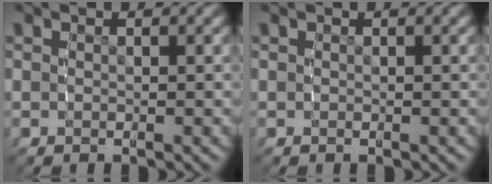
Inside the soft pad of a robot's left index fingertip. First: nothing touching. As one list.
[{"total": 0.0}]